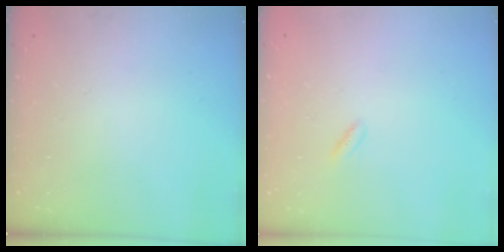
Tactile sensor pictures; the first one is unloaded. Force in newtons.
{"total": 1.8, "press": 1.6, "slide": 0.8}